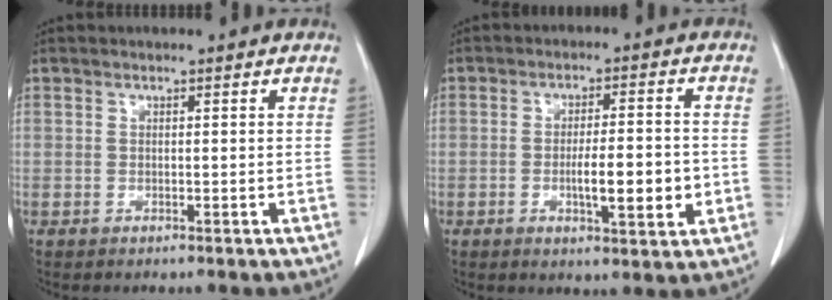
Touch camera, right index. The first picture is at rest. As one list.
[{"total": 7.8, "force": [-1.8, 1.5, 7.5], "torque": [-0.121, -0.001, -0.022]}]